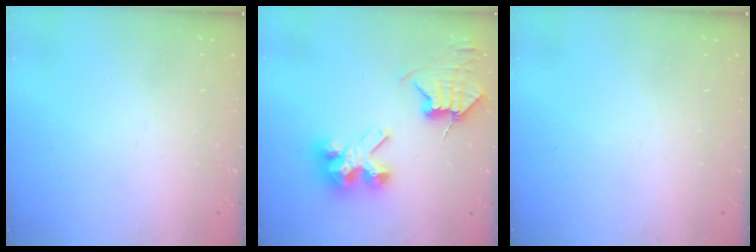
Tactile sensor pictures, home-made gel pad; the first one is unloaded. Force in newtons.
{"total": 9.9, "press": 9.9, "slide": 1.1}
{"total": 0.0}